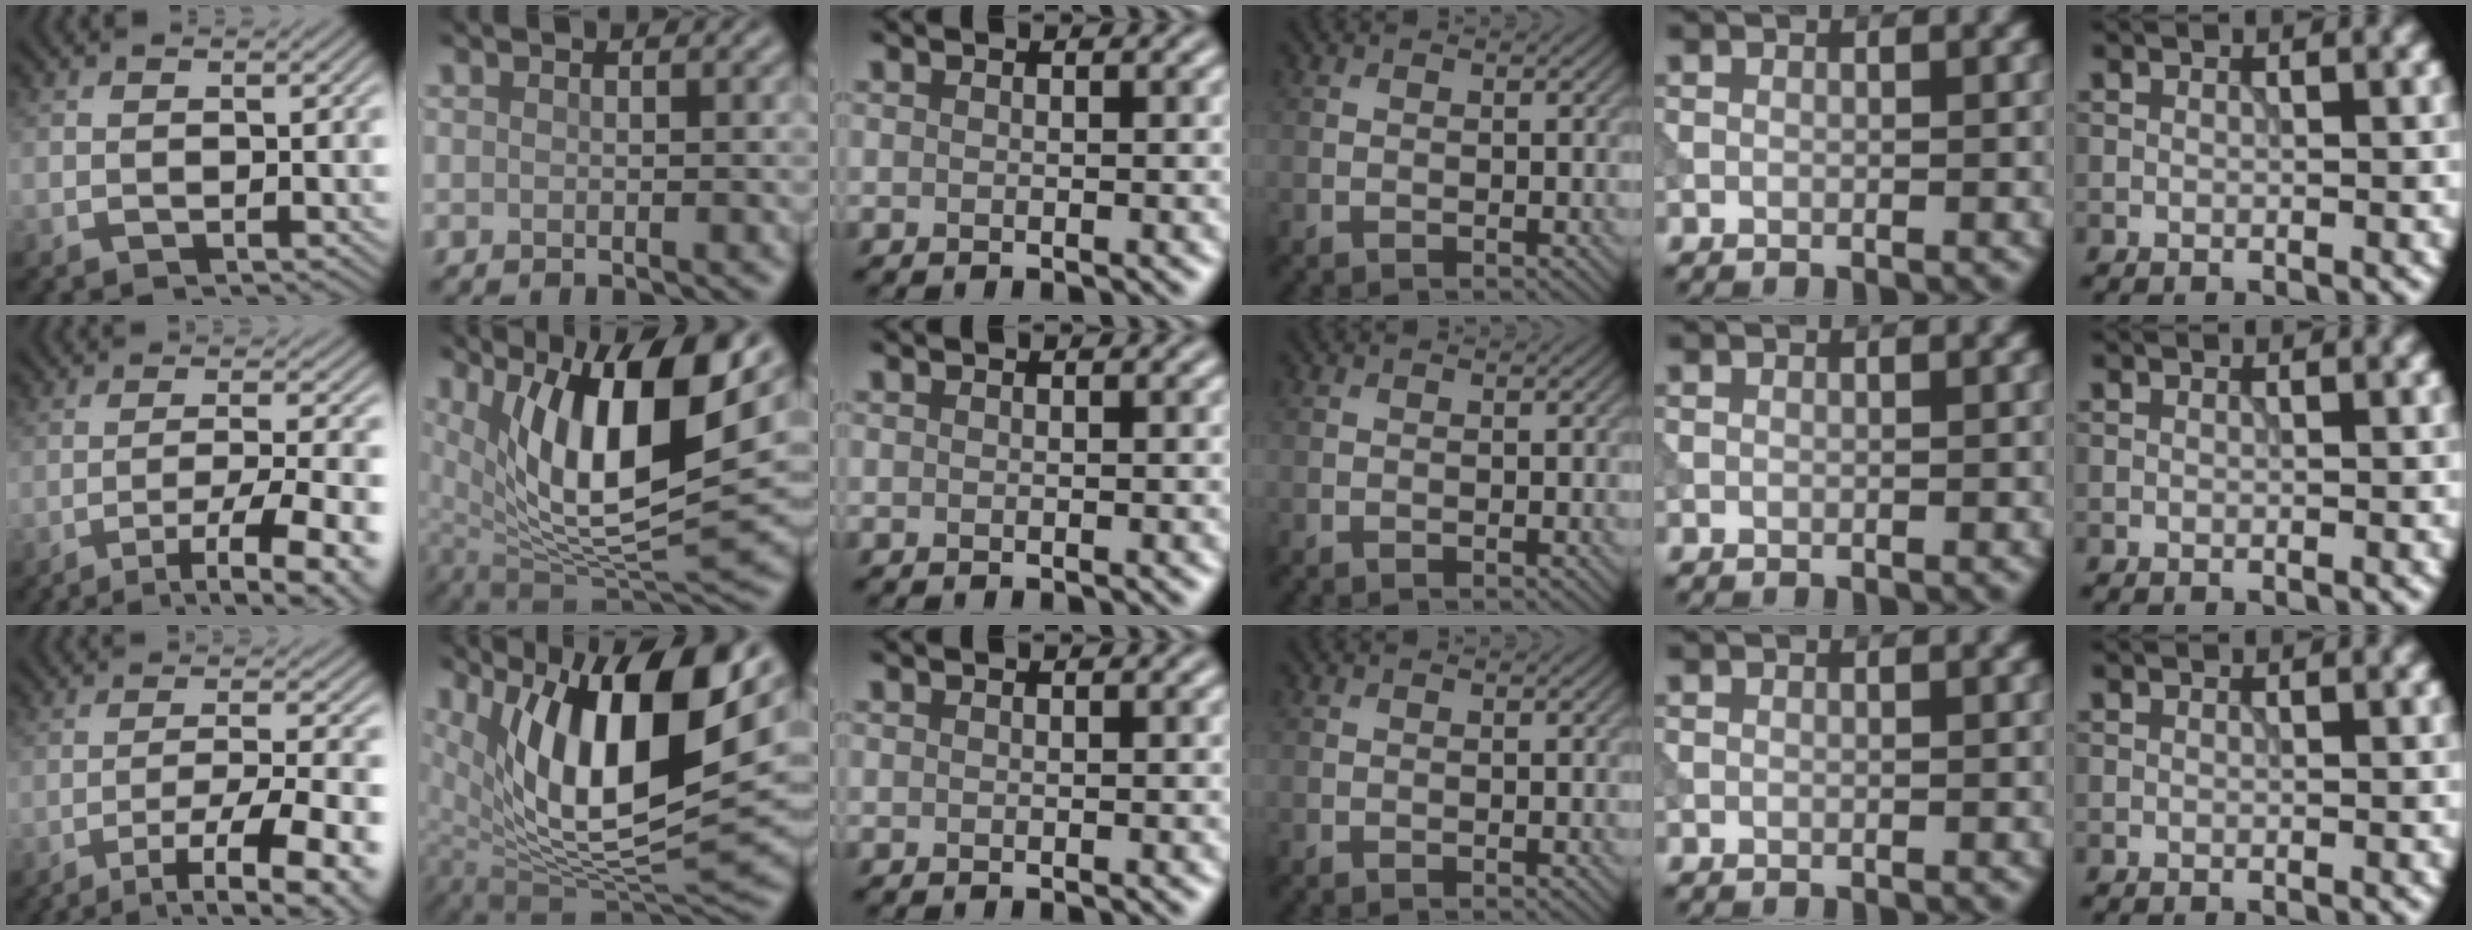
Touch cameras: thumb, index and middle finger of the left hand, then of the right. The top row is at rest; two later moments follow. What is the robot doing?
{"motion": "extract", "object": "tissue"}